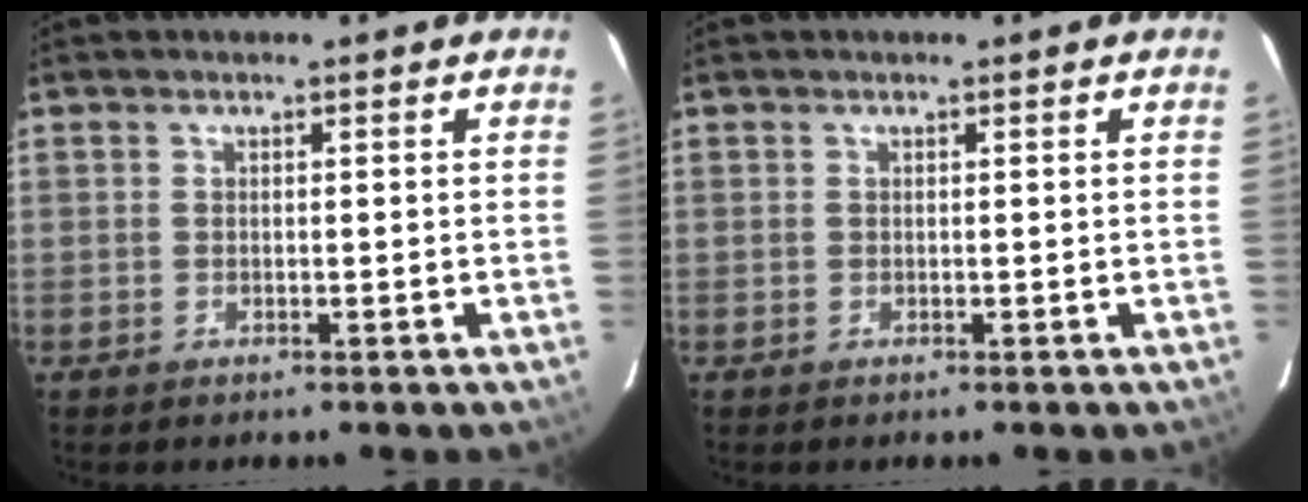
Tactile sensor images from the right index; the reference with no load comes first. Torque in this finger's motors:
{"motor_torque": [0.00, 0.00, 0.00, 0.00]}